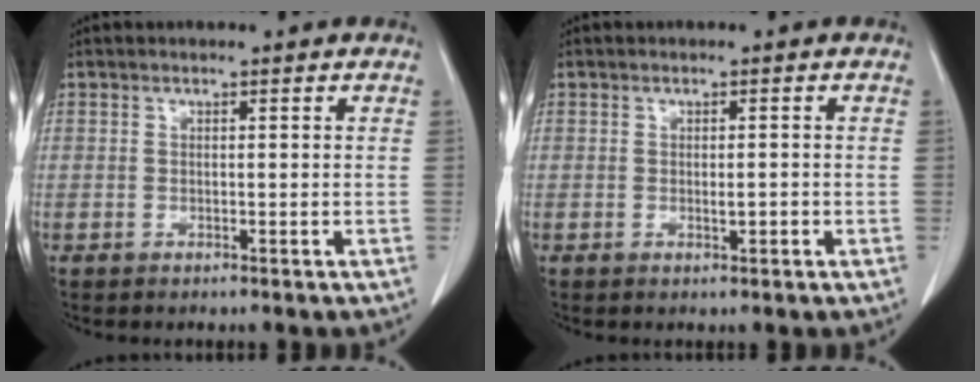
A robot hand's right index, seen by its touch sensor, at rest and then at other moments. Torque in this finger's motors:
{"motor_torque": [-0.02, 0.06, 0.03, 0.00]}